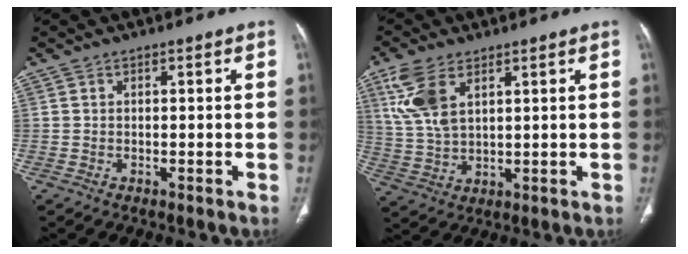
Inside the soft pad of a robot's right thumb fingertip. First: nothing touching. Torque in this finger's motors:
{"motor_torque": [0.83, 0.74, 1.44, 1.05, 0.20]}